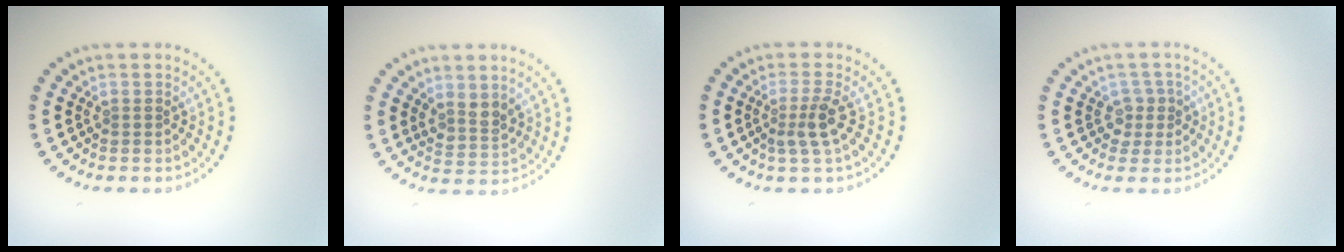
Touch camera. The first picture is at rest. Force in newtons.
{"total": 2.2, "press": 1.8, "slide": 1.2}
{"total": 2.4, "press": 1.8, "slide": 1.6}
{"total": 1.8, "press": 1.4, "slide": 1.1}